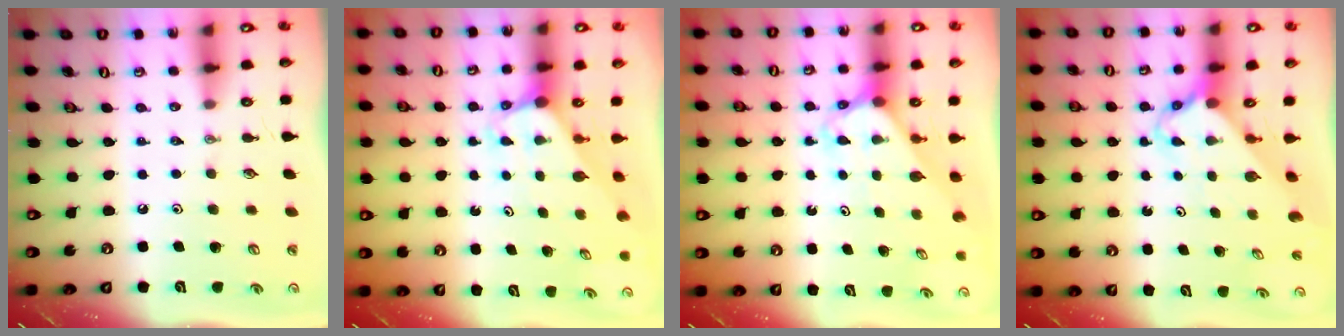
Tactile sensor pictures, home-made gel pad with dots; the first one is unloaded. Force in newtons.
{"total": 2.9, "press": 2.9, "slide": 0.1}
{"total": 2.6, "press": 2.6, "slide": 0.2}
{"total": 2.7, "press": 2.7, "slide": 0.2}